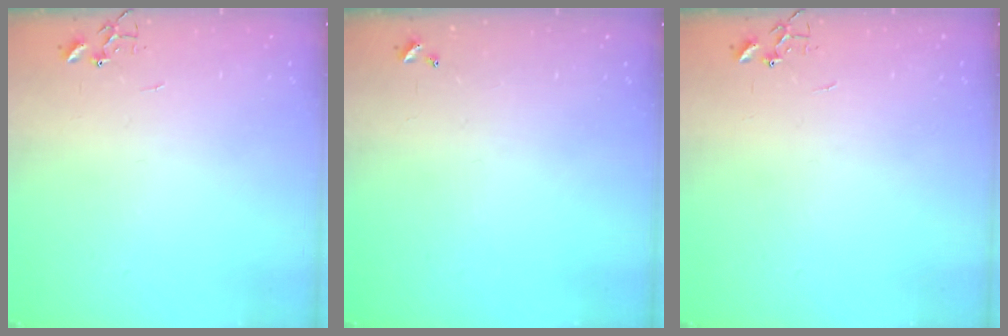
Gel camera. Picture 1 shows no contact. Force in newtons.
{"total": 0.0}
{"total": 0.0}